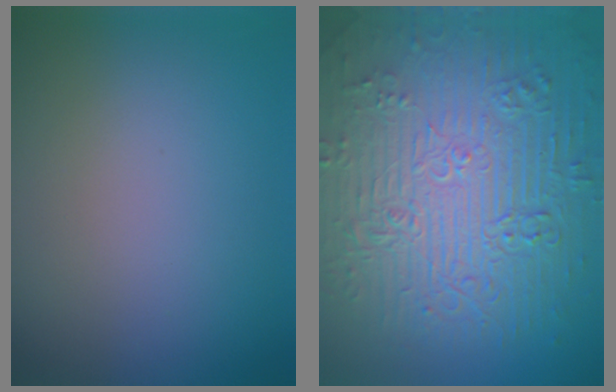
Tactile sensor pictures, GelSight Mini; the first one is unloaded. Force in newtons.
{"total": 11.9, "press": 7.8, "slide": 8.9}